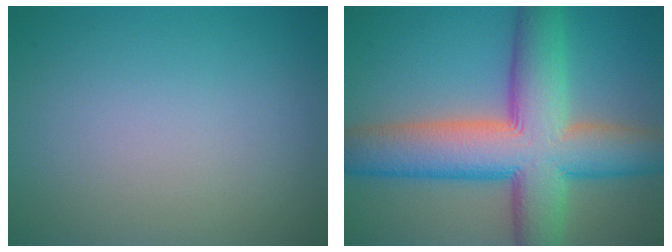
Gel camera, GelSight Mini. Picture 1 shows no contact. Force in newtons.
{"total": 12.3, "press": 12.3, "slide": 0.6}